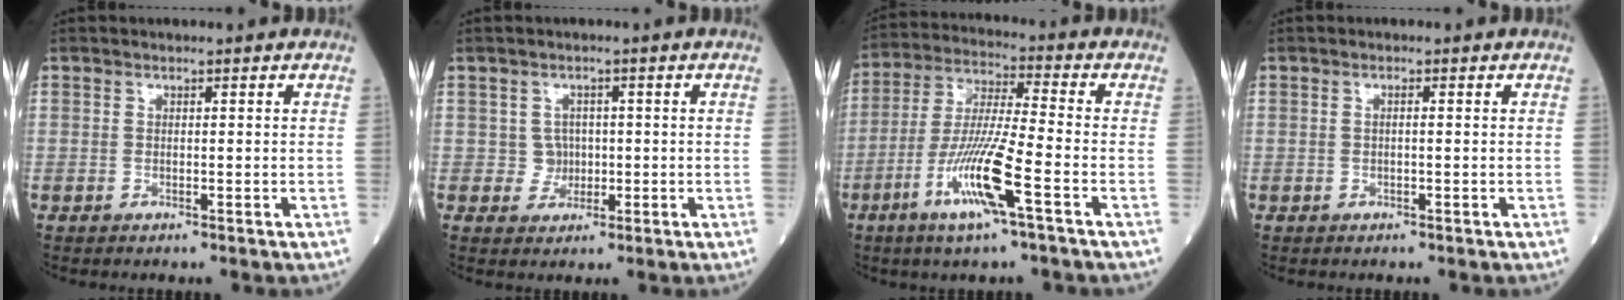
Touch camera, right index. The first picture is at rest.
{"total": 2.6, "force": [0.0, 2.6, 0.5], "torque": [-0.002, 0.005, 0.000]}
{"total": 12.2, "force": [-5.2, 0.1, 11.0], "torque": [-0.223, -0.014, -0.102]}
{"total": 0.9, "force": [0.1, 0.1, 0.9], "torque": [-0.019, 0.002, 0.001]}